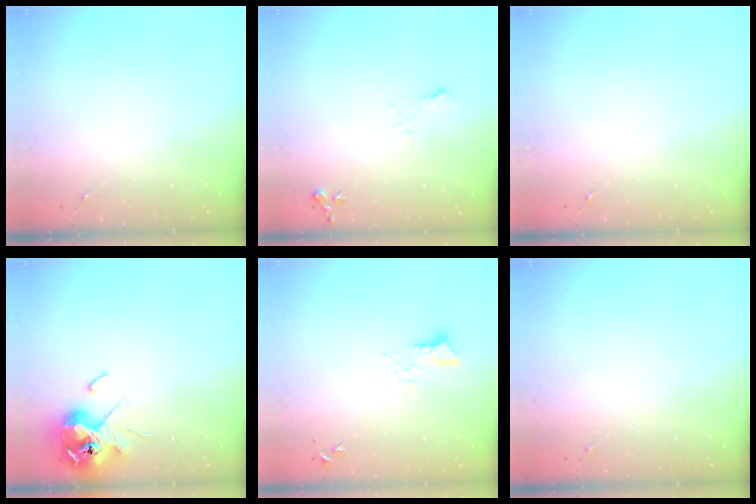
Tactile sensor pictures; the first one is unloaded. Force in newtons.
{"total": 6.9, "press": 6.8, "slide": 1.0}
{"total": 0.0}
{"total": 12.7, "press": 12.5, "slide": 2.1}
{"total": 3.1, "press": 3.1, "slide": 0.3}
{"total": 0.0}